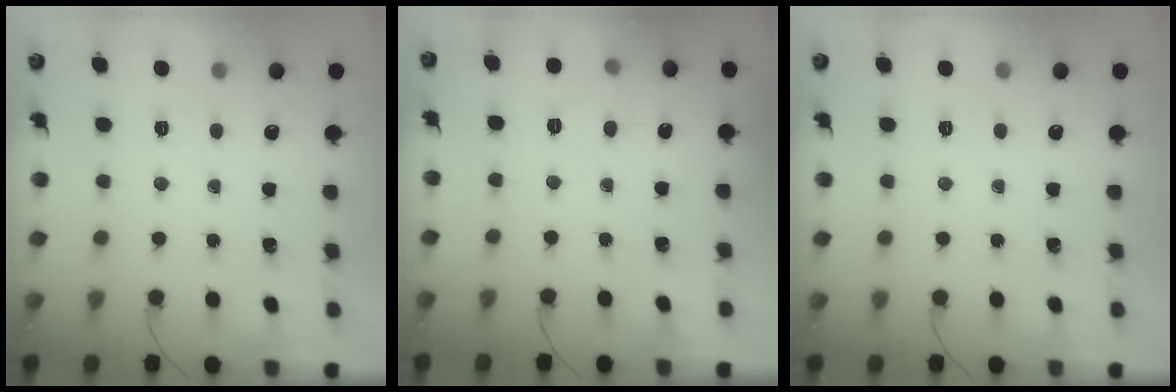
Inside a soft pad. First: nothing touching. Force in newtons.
{"total": 5.9, "press": 5.7, "slide": 1.5}
{"total": 0.0}